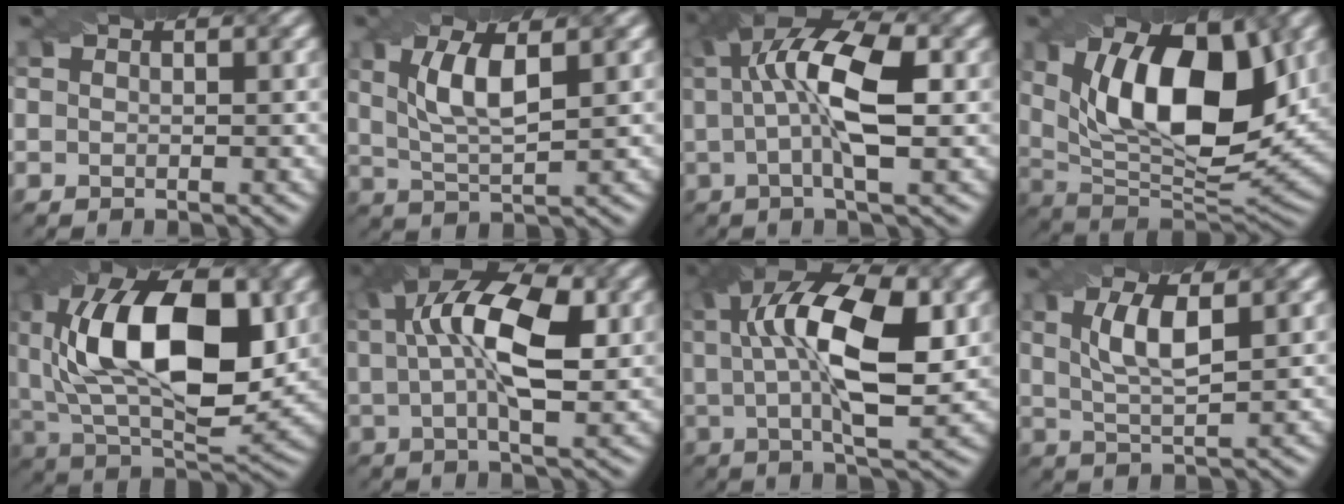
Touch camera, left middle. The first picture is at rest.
{"total": 4.9, "force": [1.0, 1.5, 4.5], "torque": [-0.097, 0.007, 0.031]}
{"total": 8.2, "force": [0.5, 2.5, 7.8], "torque": [-0.139, 0.027, 0.012]}
{"total": 13.8, "force": [3.3, 6.4, 11.7], "torque": [-0.178, 0.007, 0.057]}
{"total": 14.1, "force": [1.8, 7.3, 11.9], "torque": [-0.198, 0.015, 0.038]}
{"total": 9.5, "force": [1.5, 3.8, 8.6], "torque": [-0.150, 0.023, 0.027]}
{"total": 11.5, "force": [1.6, 4.0, 10.6], "torque": [-0.177, 0.019, 0.034]}
{"total": 4.3, "force": [0.8, 1.2, 4.1], "torque": [-0.089, 0.008, 0.028]}